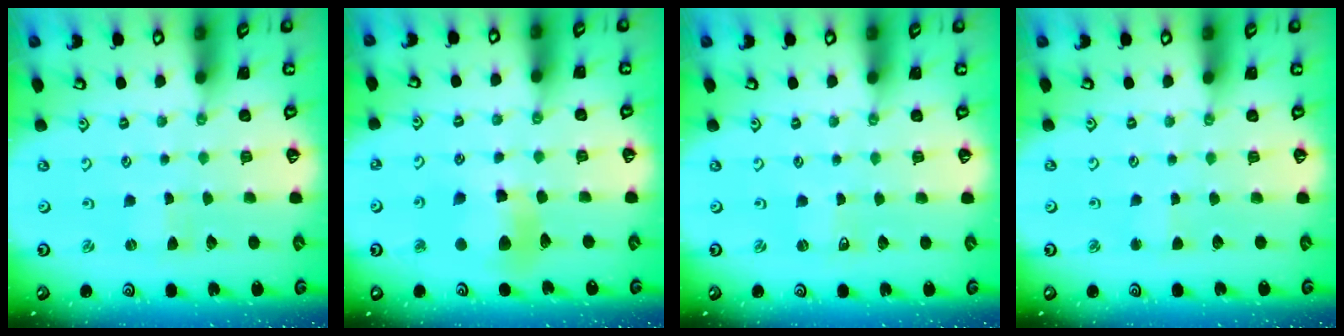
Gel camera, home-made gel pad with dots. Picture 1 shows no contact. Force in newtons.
{"total": 9.9, "press": 9.8, "slide": 1.2}
{"total": 0.0}
{"total": 1.9, "press": 1.9, "slide": 0.2}